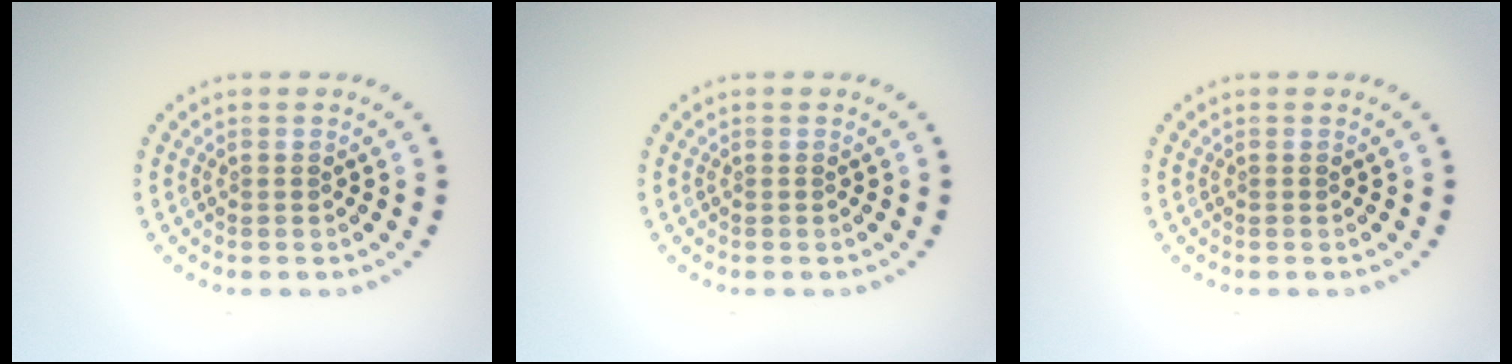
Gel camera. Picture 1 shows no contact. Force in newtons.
{"total": 0.0}
{"total": 0.0}